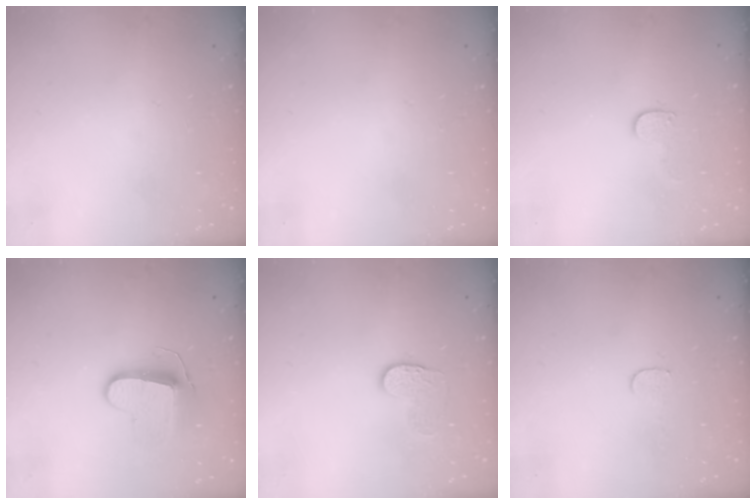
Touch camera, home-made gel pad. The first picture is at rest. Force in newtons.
{"total": 0.0}
{"total": 6.4, "press": 6.4, "slide": 0.5}
{"total": 9.6, "press": 9.6, "slide": 0.2}
{"total": 6.6, "press": 6.6, "slide": 0.3}
{"total": 3.2, "press": 3.1, "slide": 0.3}